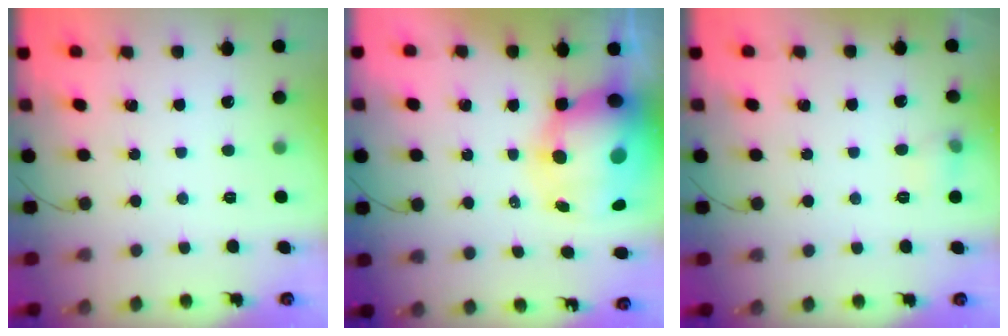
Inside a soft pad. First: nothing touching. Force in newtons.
{"total": 18.2, "press": 17.7, "slide": 4.5}
{"total": 5.6, "press": 5.4, "slide": 1.7}